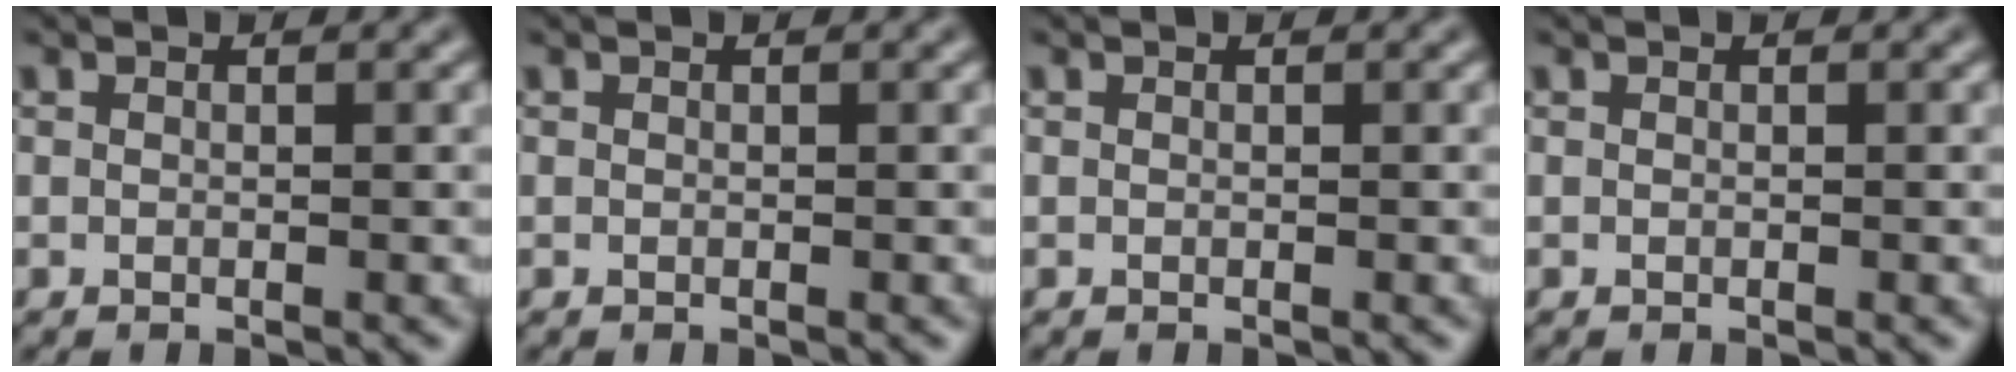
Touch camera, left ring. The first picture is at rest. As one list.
[{"total": 0.0}, {"total": 0.0}, {"total": 0.0}]